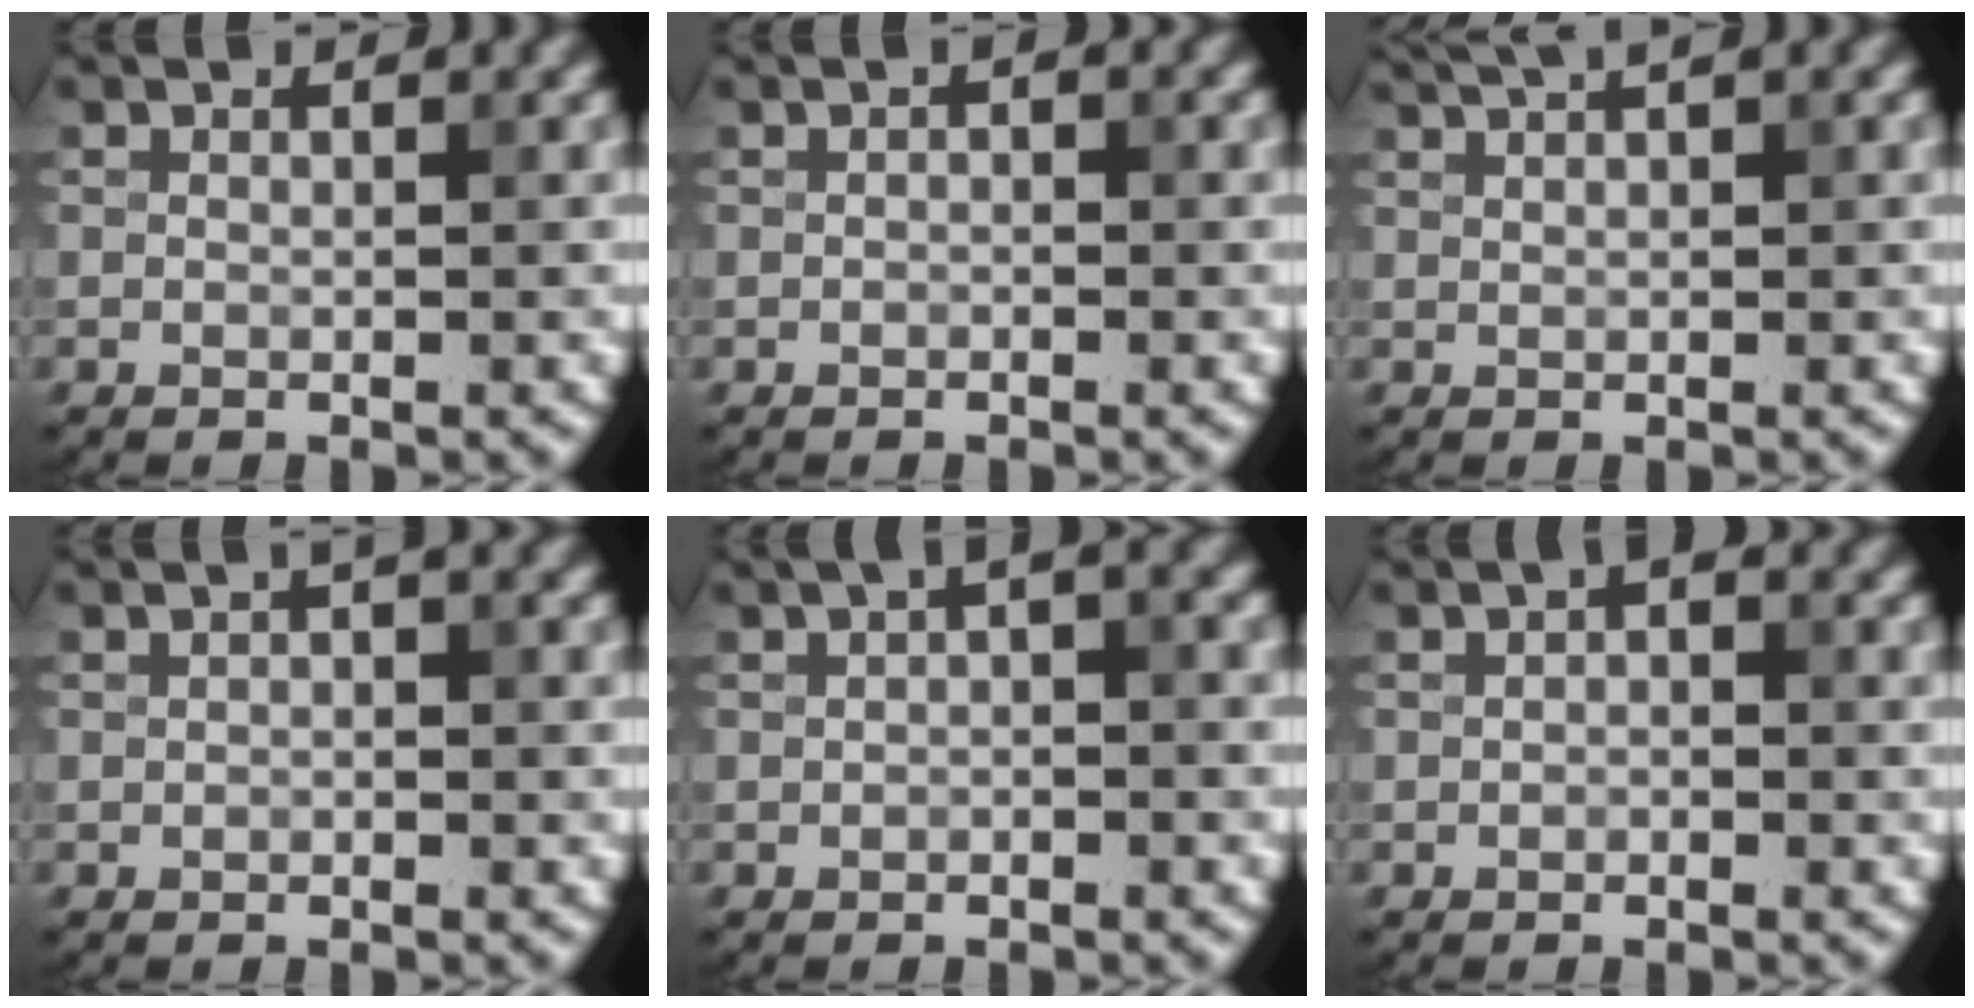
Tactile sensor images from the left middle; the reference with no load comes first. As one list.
[{"total": 0.5, "force": [-0.2, 0.4, 0.3], "torque": [-0.005, 0.000, -0.002]}, {"total": 3.9, "force": [2.5, 1.4, 2.6], "torque": [-0.019, 0.019, 0.019]}, {"total": 1.1, "force": [0.3, 0.5, 1.0], "torque": [-0.015, 0.002, 0.001]}, {"total": 2.5, "force": [0.7, 0.9, 2.2], "torque": [-0.026, 0.012, 0.003]}, {"total": 0.9, "force": [-0.1, 0.7, 0.7], "torque": [-0.011, 0.004, -0.003]}]